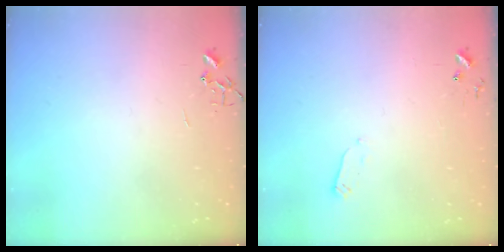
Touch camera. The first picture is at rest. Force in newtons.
{"total": 2.4, "press": 2.4, "slide": 0.4}